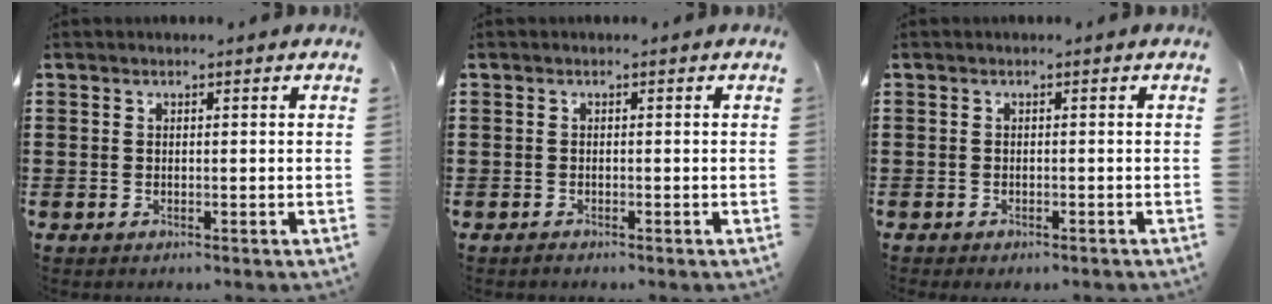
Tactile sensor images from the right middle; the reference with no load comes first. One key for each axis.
{"total": 0.5, "fx": -0.5, "fy": 0.2, "fz": 0.0, "tx": -0.001, "ty": 0.001, "tz": -0.011}
{"total": 0.6, "fx": -0.5, "fy": 0.1, "fz": 0.1, "tx": -0.004, "ty": -0.002, "tz": -0.011}